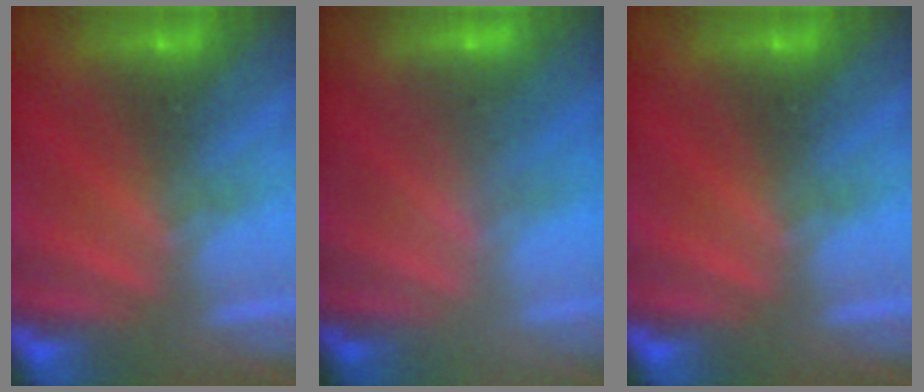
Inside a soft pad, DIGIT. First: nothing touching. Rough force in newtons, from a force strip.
{"total": 2.3}
{"total": 0.0}